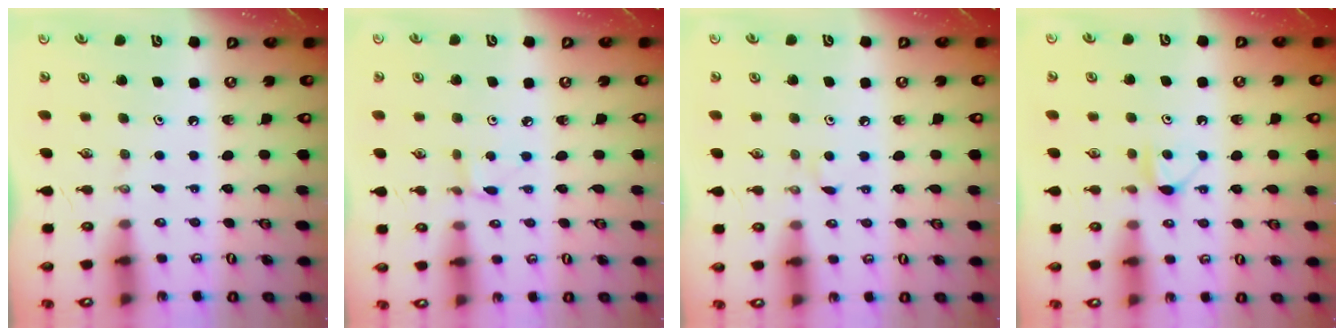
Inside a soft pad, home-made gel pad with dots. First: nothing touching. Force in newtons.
{"total": 2.2, "press": 2.2, "slide": 0.3}
{"total": 3.3, "press": 3.3, "slide": 0.5}
{"total": 5.7, "press": 5.7, "slide": 0.8}